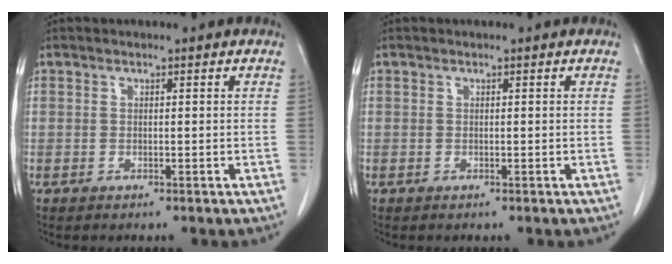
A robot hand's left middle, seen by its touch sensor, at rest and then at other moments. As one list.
[{"total": 0.0}]